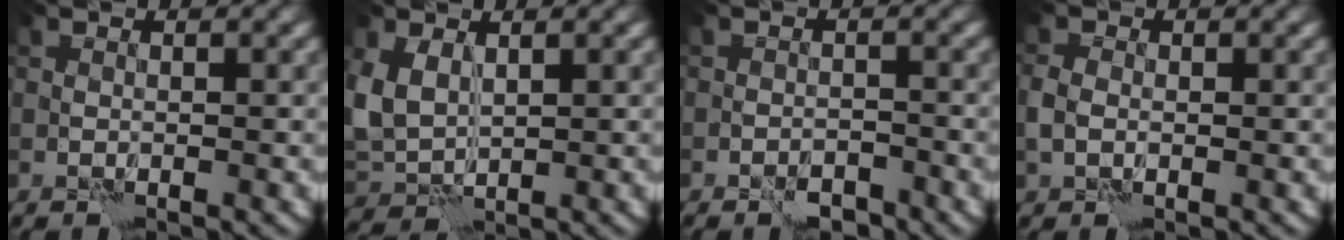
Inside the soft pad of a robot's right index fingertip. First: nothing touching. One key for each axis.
{"total": 3.7, "fx": 1.5, "fy": 2.5, "fz": 2.3, "tx": -0.066, "ty": -0.007, "tz": 0.032}
{"total": 2.1, "fx": -1.7, "fy": 0.8, "fz": 0.8, "tx": -0.007, "ty": 0.002, "tz": -0.030}
{"total": 1.7, "fx": -0.2, "fy": 1.2, "fz": 1.2, "tx": -0.028, "ty": -0.002, "tz": -0.009}